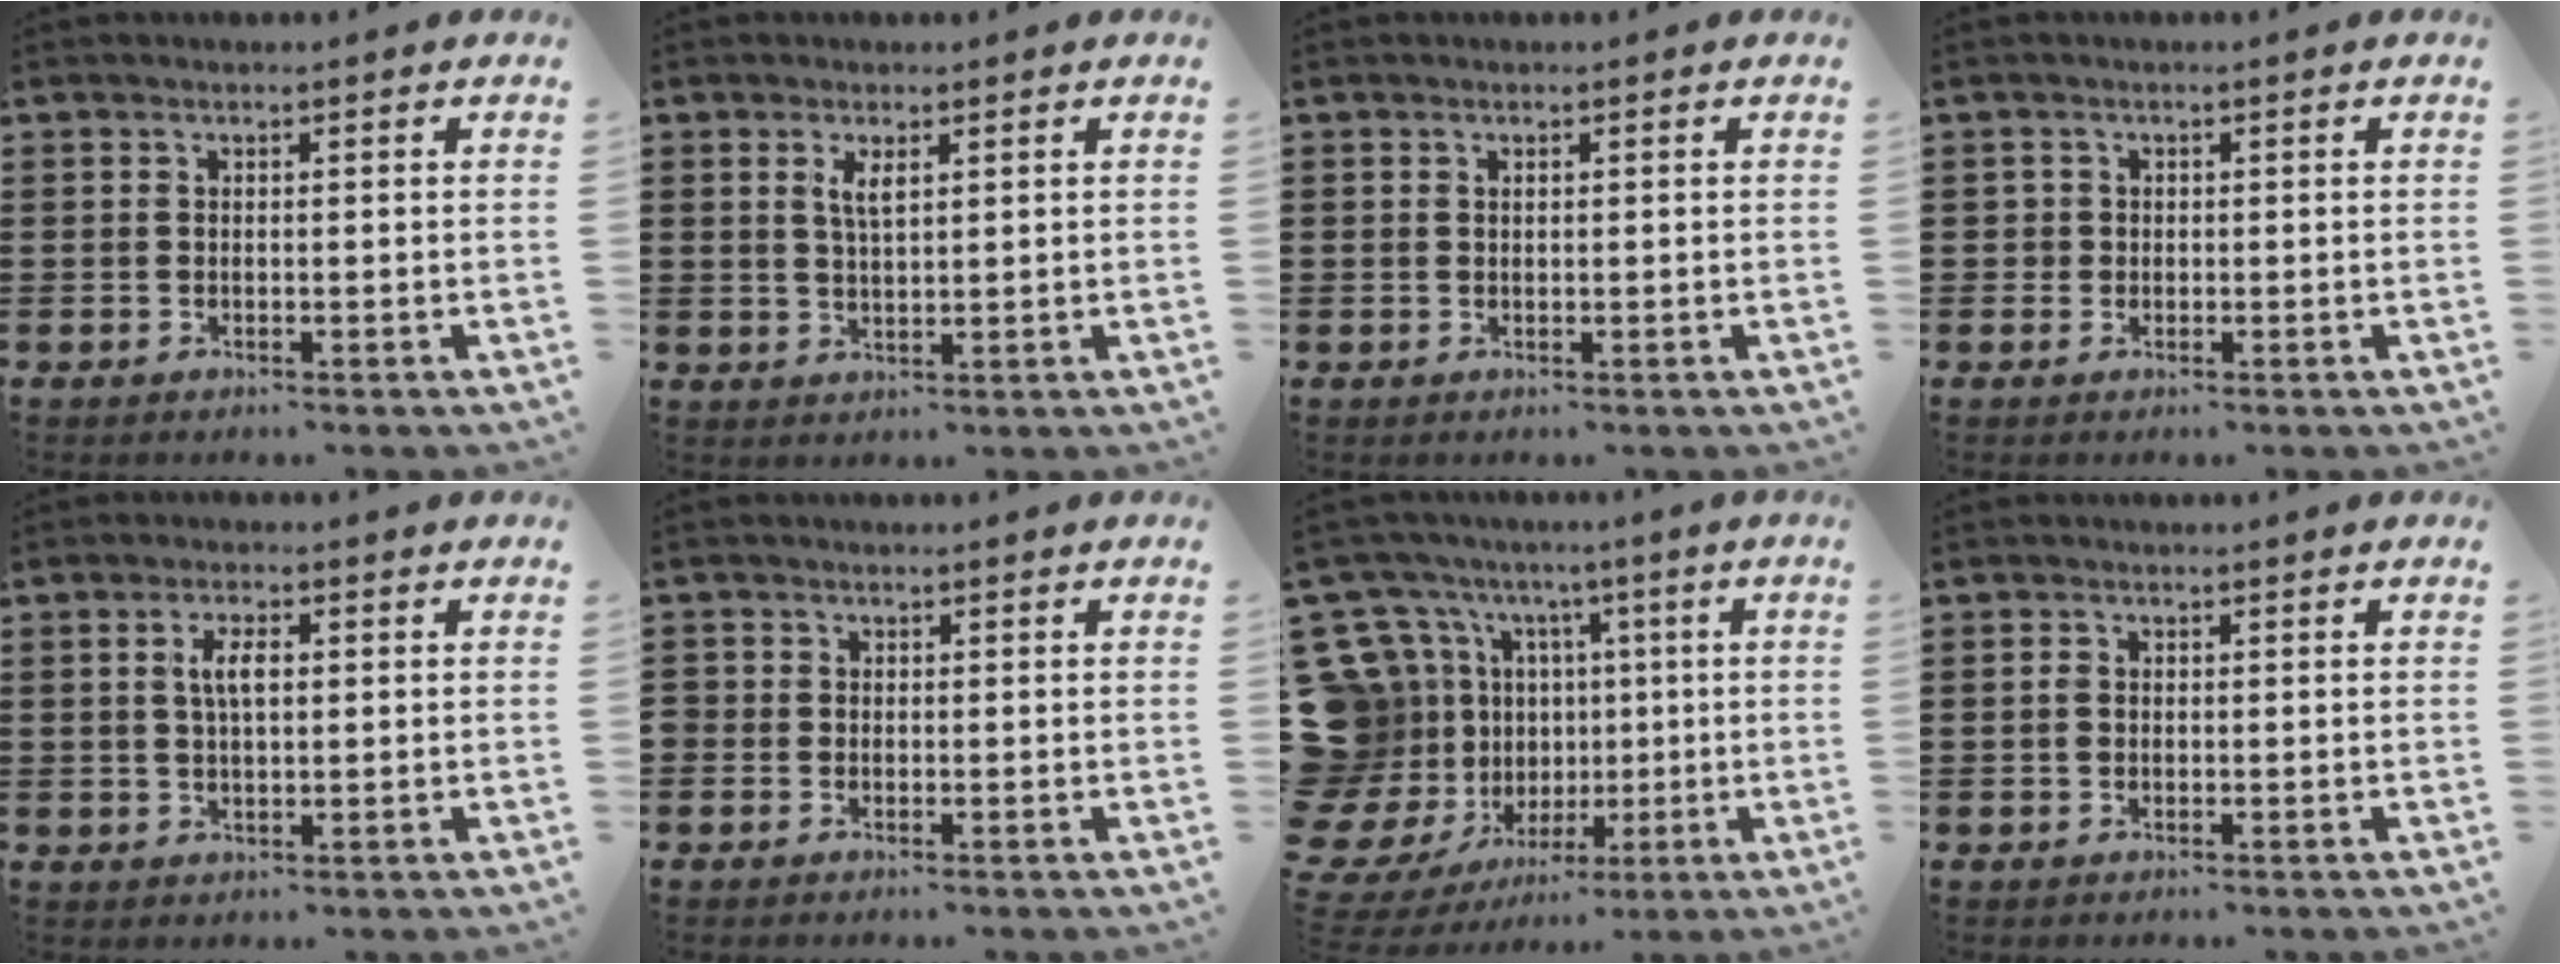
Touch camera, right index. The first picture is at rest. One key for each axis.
{"total": 2.7, "fx": 1.3, "fy": 0.9, "fz": 2.2, "tx": -0.047, "ty": 0.004, "tz": 0.021}
{"total": 0.0}
{"total": 1.1, "fx": 0.0, "fy": 1.1, "fz": 0.2, "tx": -0.006, "ty": 0.005, "tz": -0.002}
{"total": 3.6, "fx": 0.6, "fy": 1.4, "fz": 3.3, "tx": -0.067, "ty": 0.008, "tz": 0.008}
{"total": 0.9, "fx": -0.4, "fy": 0.8, "fz": 0.1, "tx": -0.004, "ty": 0.002, "tz": -0.010}
{"total": 14.4, "fx": 0.7, "fy": 14.2, "fz": 2.3, "tx": -0.128, "ty": -0.023, "tz": 0.066}
{"total": 1.1, "fx": -0.2, "fy": 0.8, "fz": 0.6, "tx": -0.014, "ty": 0.003, "tz": -0.004}